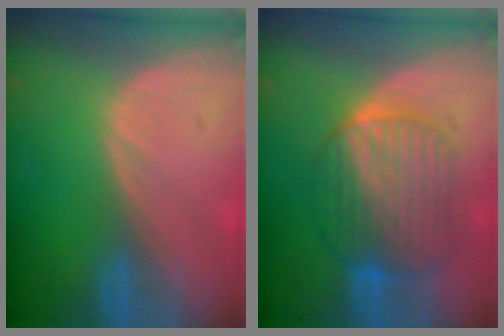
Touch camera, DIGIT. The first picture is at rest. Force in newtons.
{"total": 9.5, "press": 9.4, "slide": 0.9}